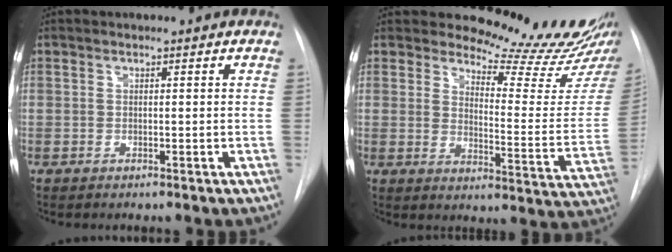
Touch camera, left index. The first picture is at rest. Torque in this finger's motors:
{"motor_torque": [0.91, -1.22, 0.05, -0.01]}